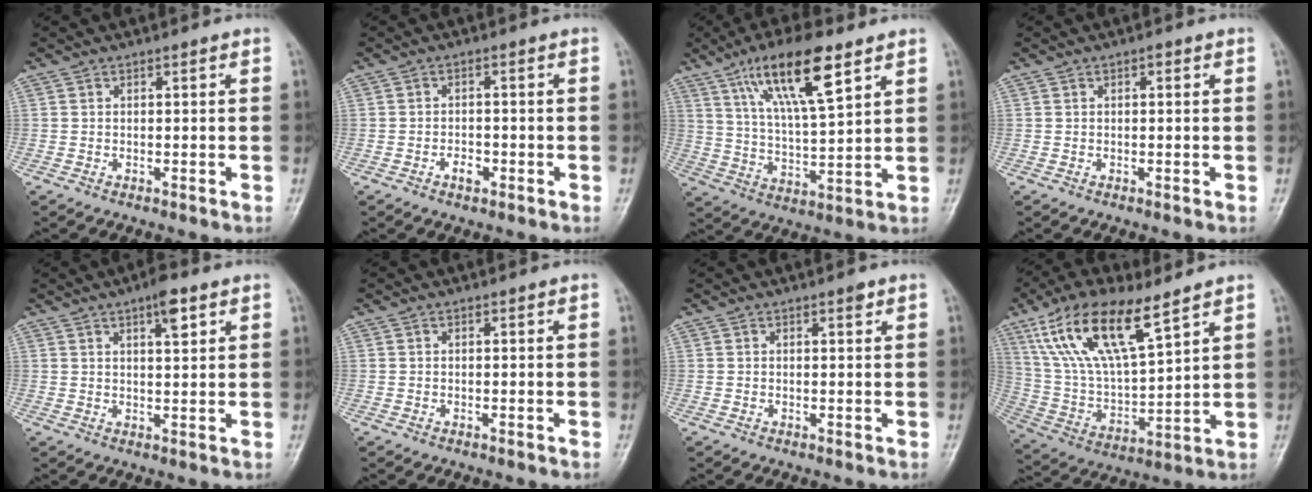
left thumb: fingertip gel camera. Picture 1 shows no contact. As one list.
[{"total": 2.5, "force": [-1.2, 1.5, 1.6], "torque": [-0.019, 0.009, -0.020]}, {"total": 14.9, "force": [8.3, 3.9, 11.8], "torque": [-0.199, -0.029, 0.153]}, {"total": 0.7, "force": [0.2, 0.3, 0.6], "torque": [-0.006, 0.002, 0.002]}, {"total": 4.8, "force": [2.6, 1.5, 3.8], "torque": [-0.051, -0.009, 0.039]}, {"total": 0.0}, {"total": 1.0, "force": [0.6, 0.3, 0.7], "torque": [-0.009, -0.003, 0.008]}, {"total": 18.3, "force": [10.5, 6.4, 13.5], "torque": [-0.249, -0.033, 0.209]}]